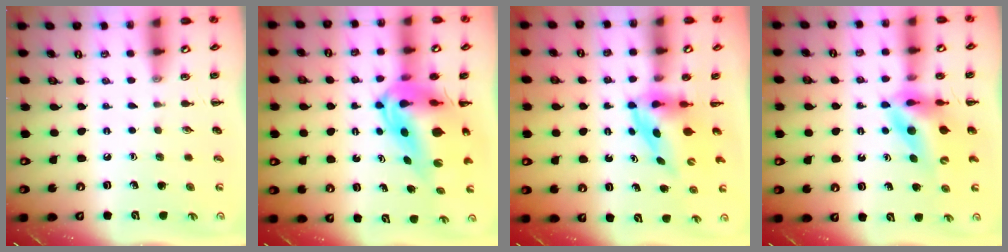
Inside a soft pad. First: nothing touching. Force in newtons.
{"total": 13.6, "press": 12.9, "slide": 4.4}
{"total": 3.9, "press": 3.9, "slide": 0.8}
{"total": 9.4, "press": 9.0, "slide": 2.8}